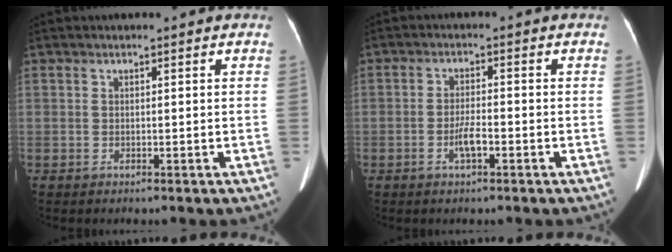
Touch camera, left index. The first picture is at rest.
{"total": 3.0, "force": [-1.4, 0.5, 2.6], "torque": [-0.053, 0.000, -0.026]}